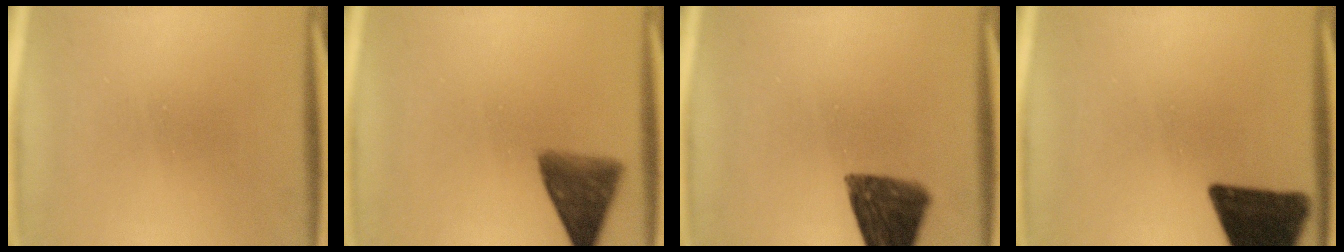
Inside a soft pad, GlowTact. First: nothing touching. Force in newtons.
{"total": 7.0}
{"total": 12.5}
{"total": 15.8}